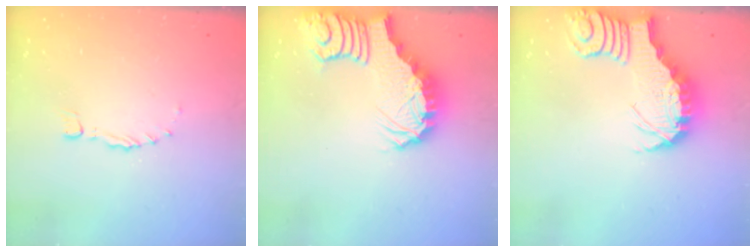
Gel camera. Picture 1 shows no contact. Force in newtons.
{"total": 3.5, "press": 3.4, "slide": 0.8}
{"total": 3.3, "press": 3.3, "slide": 0.5}